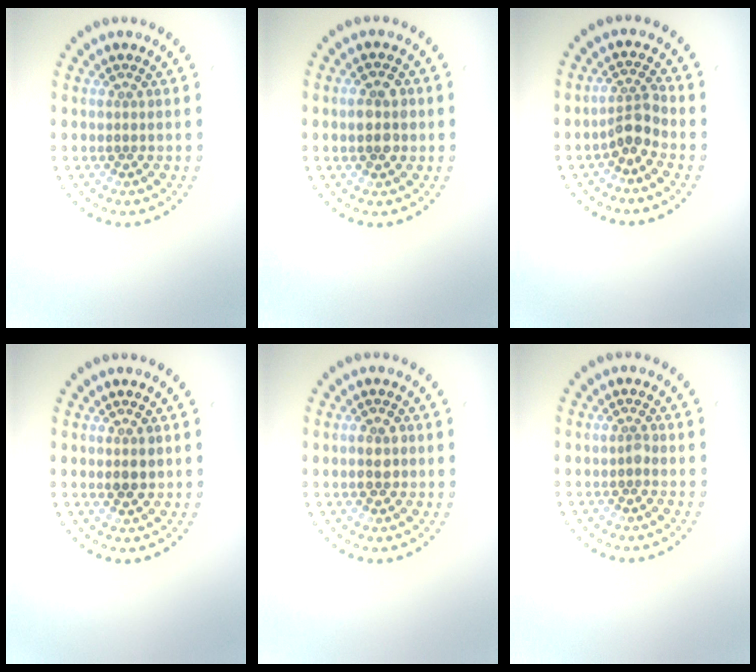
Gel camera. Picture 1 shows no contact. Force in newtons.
{"total": 2.9, "press": 2.9, "slide": 0.1}
{"total": 2.3, "press": 1.8, "slide": 1.5}
{"total": 1.4, "press": 1.4, "slide": 0.3}
{"total": 1.7, "press": 1.7, "slide": 0.2}
{"total": 0.6, "press": 0.5, "slide": 0.3}